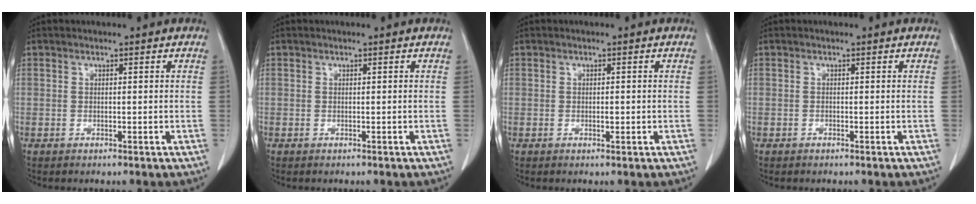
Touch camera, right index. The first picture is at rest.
{"total": 0.0}
{"total": 0.9, "force": [0.0, 0.4, 0.8], "torque": [-0.010, 0.001, 0.002]}
{"total": 0.0}